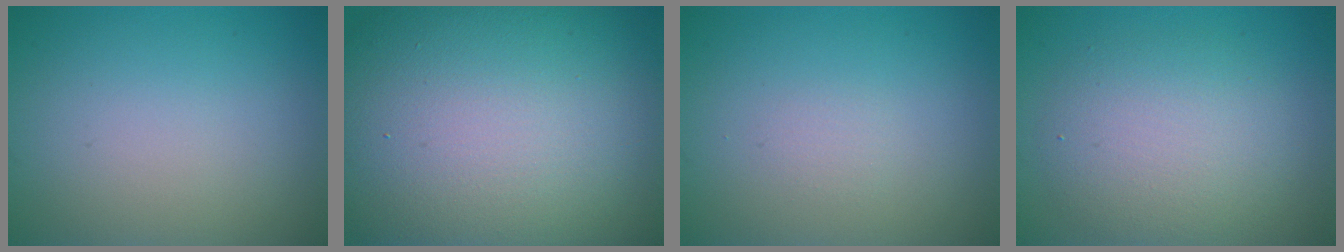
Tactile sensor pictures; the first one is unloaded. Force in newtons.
{"total": 20.5, "press": 20.5, "slide": 0.9}
{"total": 0.6, "press": 0.6, "slide": 0.1}
{"total": 4.5, "press": 4.5, "slide": 0.1}